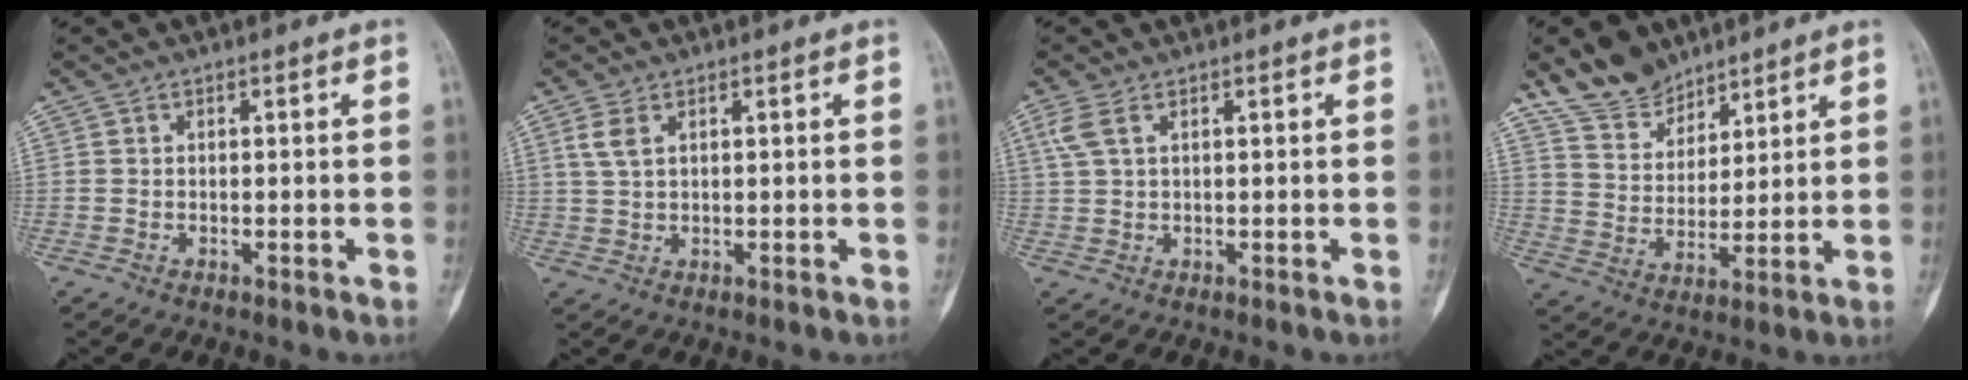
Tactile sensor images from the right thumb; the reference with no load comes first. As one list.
[{"total": 3.4, "force": [1.5, 1.8, 2.5], "torque": [-0.056, 0.004, 0.038]}, {"total": 3.1, "force": [1.4, 1.4, 2.4], "torque": [-0.068, 0.011, 0.038]}, {"total": 9.7, "force": [8.0, 4.9, 2.3], "torque": [-0.017, -0.048, 0.160]}]